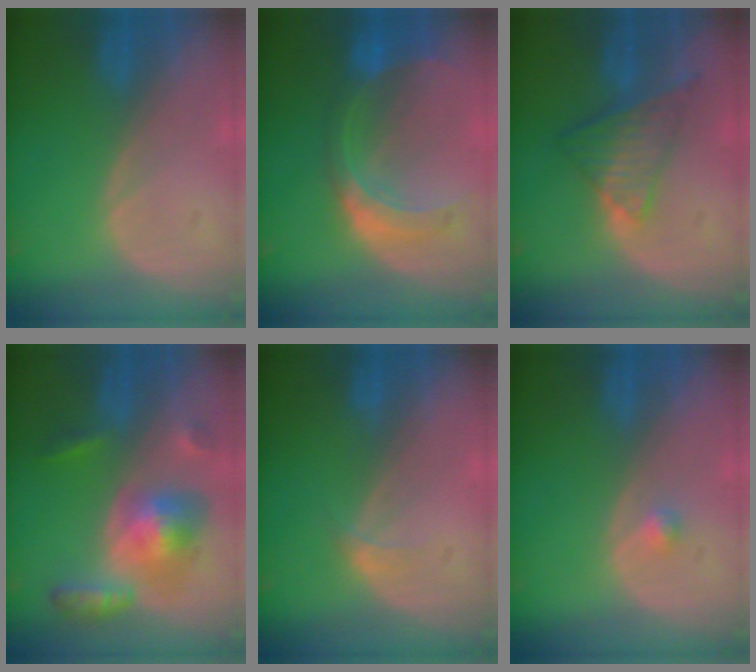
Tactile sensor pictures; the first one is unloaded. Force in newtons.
{"total": 7.8, "press": 6.9, "slide": 3.6}
{"total": 7.6, "press": 6.4, "slide": 4.1}
{"total": 8.3, "press": 8.2, "slide": 0.6}
{"total": 1.2, "press": 1.2, "slide": 0.1}
{"total": 1.0, "press": 1.0, "slide": 0.1}